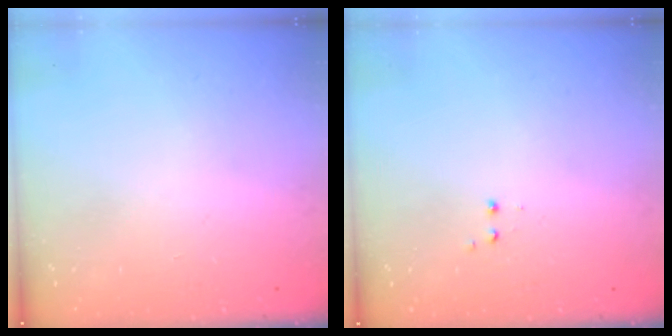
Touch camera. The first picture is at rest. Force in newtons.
{"total": 1.2, "press": 1.1, "slide": 0.5}